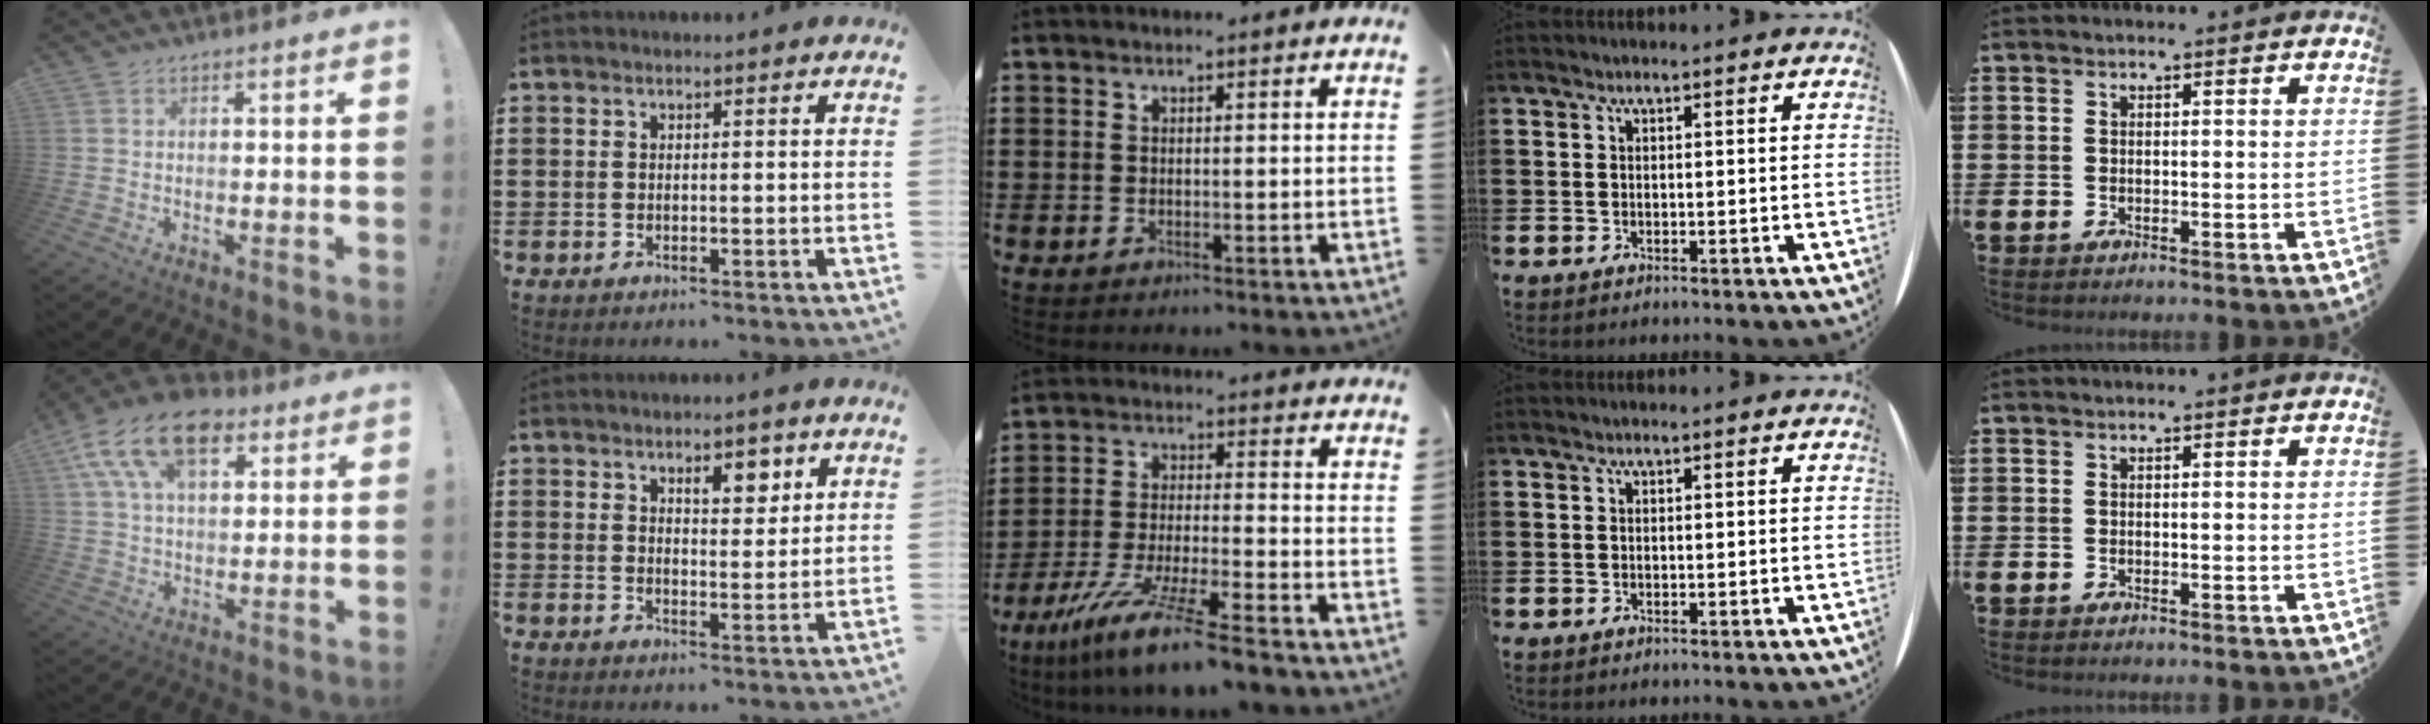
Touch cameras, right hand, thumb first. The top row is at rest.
{"thumb": {"total": 17.4, "force": [8.1, 10.3, 11.5], "torque": [-0.202, -0.026, 0.147]}, "index": {"total": 4.6, "force": [2.8, 2.0, 3.1], "torque": [-0.035, -0.003, 0.042]}, "middle": {"total": 10.5, "force": [-8.9, -0.6, 5.6], "torque": [-0.109, -0.001, -0.176]}}